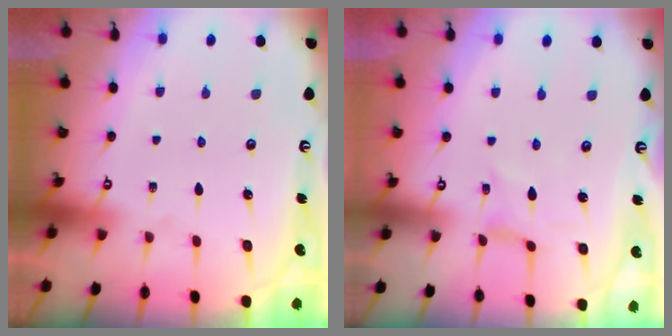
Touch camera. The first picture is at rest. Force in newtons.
{"total": 0.5, "press": 0.5, "slide": 0.0}